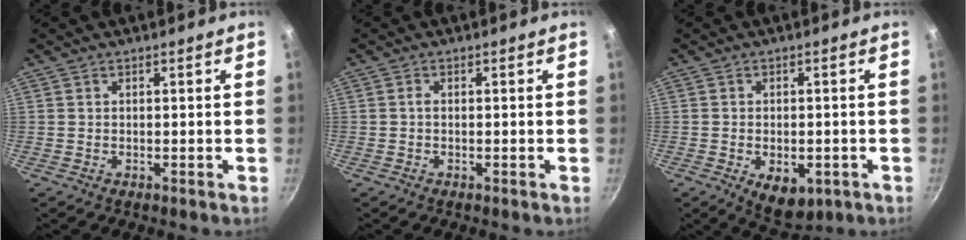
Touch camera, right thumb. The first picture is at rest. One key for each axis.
{"total": 0.8, "fx": 0.0, "fy": 0.5, "fz": 0.6, "tx": -0.011, "ty": 0.004, "tz": -0.002}
{"total": 7.7, "fx": -2.5, "fy": 4.6, "fz": 5.7, "tx": -0.057, "ty": 0.002, "tz": -0.021}